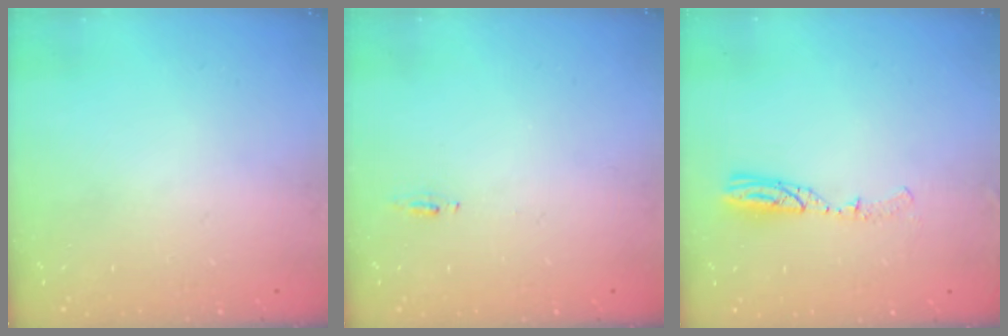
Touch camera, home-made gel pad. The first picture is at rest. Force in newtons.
{"total": 4.4, "press": 4.1, "slide": 1.5}
{"total": 5.7, "press": 5.5, "slide": 1.6}